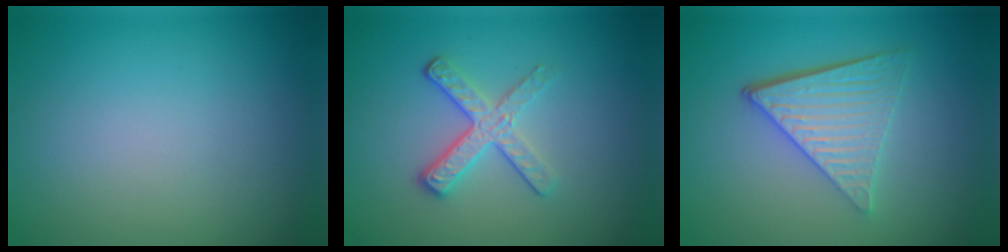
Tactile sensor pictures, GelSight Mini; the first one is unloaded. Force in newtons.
{"total": 3.3, "press": 2.6, "slide": 2.0}
{"total": 5.5, "press": 3.9, "slide": 3.9}